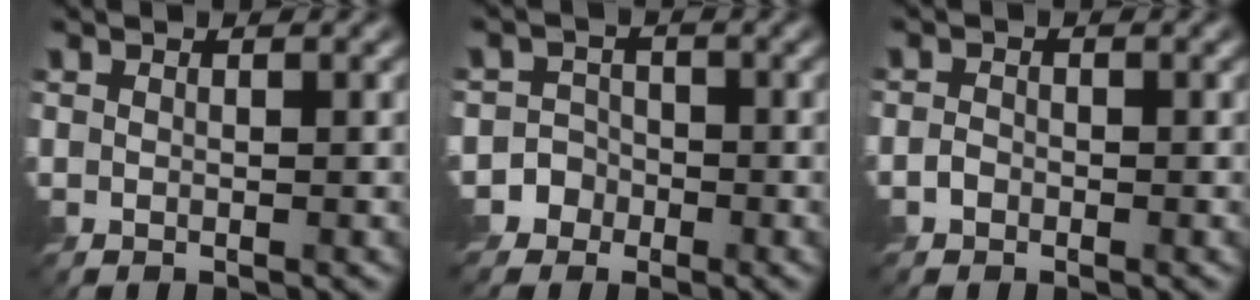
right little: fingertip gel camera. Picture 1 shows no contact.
{"total": 3.8, "force": [-2.5, 2.9, 0.0], "torque": [0.031, 0.001, -0.048]}
{"total": 0.9, "force": [-0.5, 0.7, 0.3], "torque": [-0.005, 0.002, -0.014]}